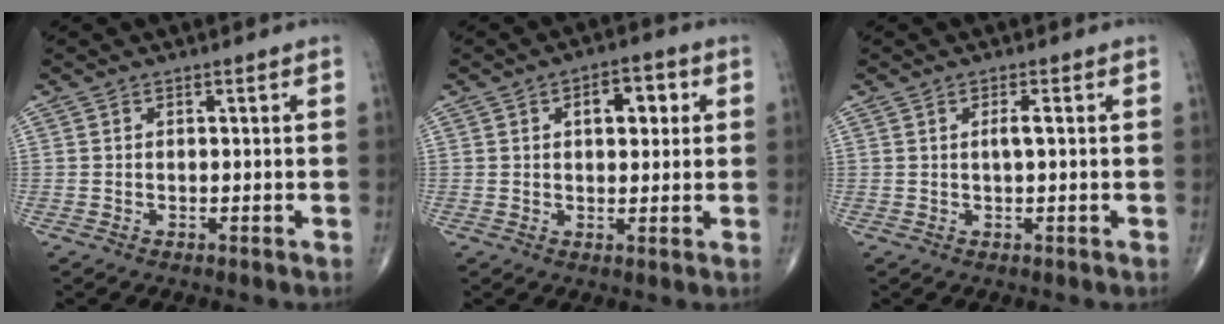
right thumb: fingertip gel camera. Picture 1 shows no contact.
{"total": 6.7, "force": [1.9, 3.7, 5.2], "torque": [-0.044, 0.005, 0.023]}
{"total": 1.6, "force": [0.2, 0.2, 1.5], "torque": [-0.034, 0.002, 0.004]}